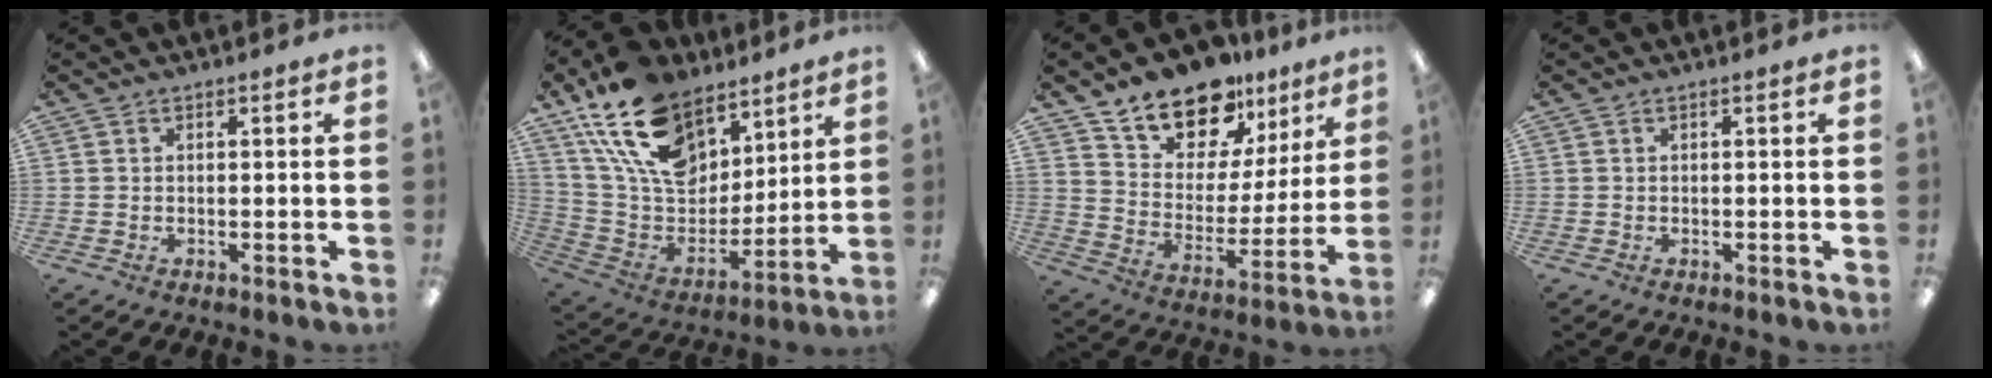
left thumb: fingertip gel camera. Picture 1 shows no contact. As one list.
[{"total": 21.3, "force": [13.6, 12.5, 10.7], "torque": [-0.205, -0.065, 0.254]}, {"total": 15.7, "force": [13.3, 7.4, 3.9], "torque": [-0.087, -0.101, 0.247]}, {"total": 0.0}]